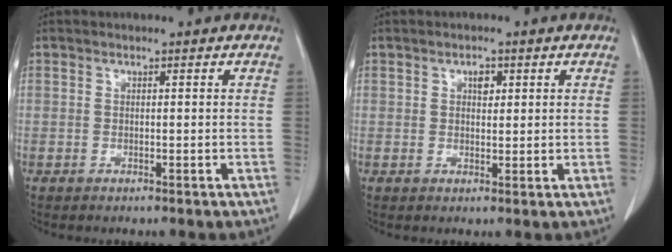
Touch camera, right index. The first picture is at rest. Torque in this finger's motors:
{"motor_torque": [0.05, 0.06, 0.01, 0.00]}